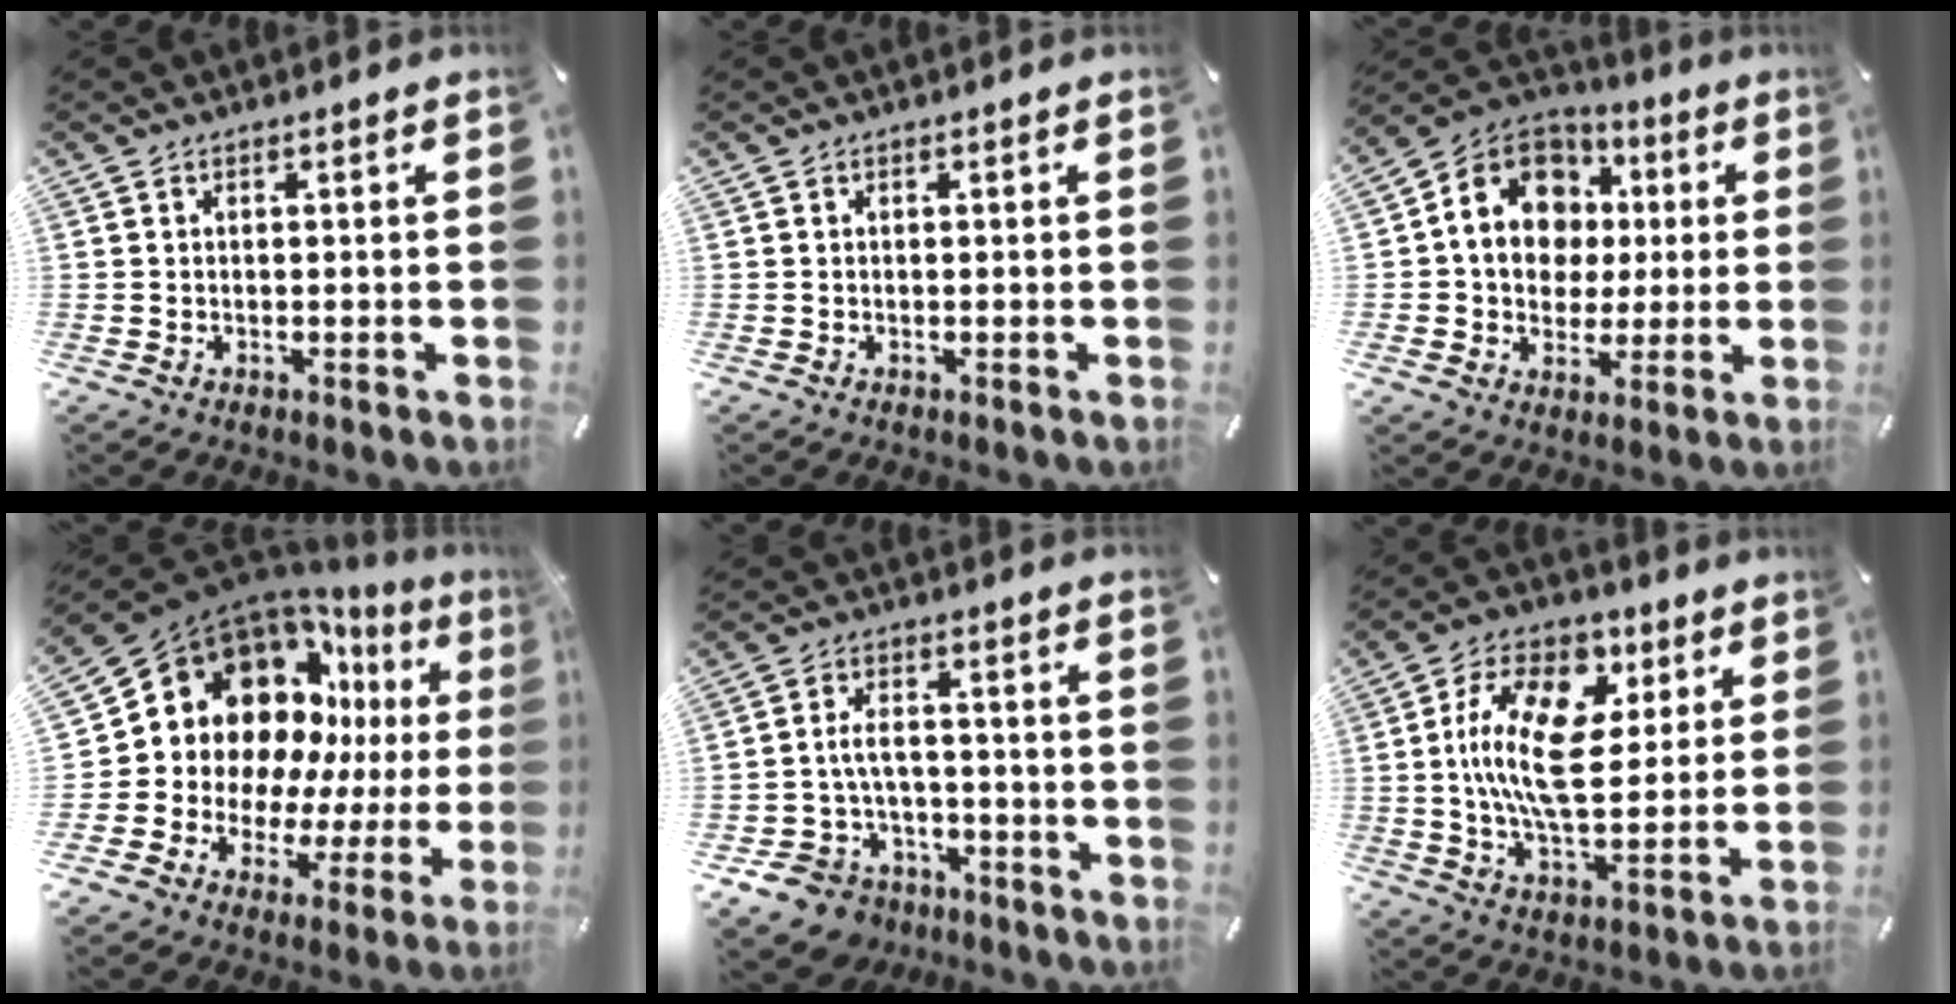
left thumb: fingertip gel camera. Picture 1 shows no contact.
{"total": 0.0}
{"total": 15.1, "force": [1.6, 13.1, 7.5], "torque": [-0.143, 0.004, 0.032]}
{"total": 17.3, "force": [7.0, 13.7, 7.9], "torque": [-0.133, -0.081, 0.146]}
{"total": 9.0, "force": [-4.1, 7.2, 3.5], "torque": [-0.083, 0.028, -0.071]}
{"total": 19.1, "force": [3.6, 11.2, 15.0], "torque": [-0.294, 0.010, 0.061]}